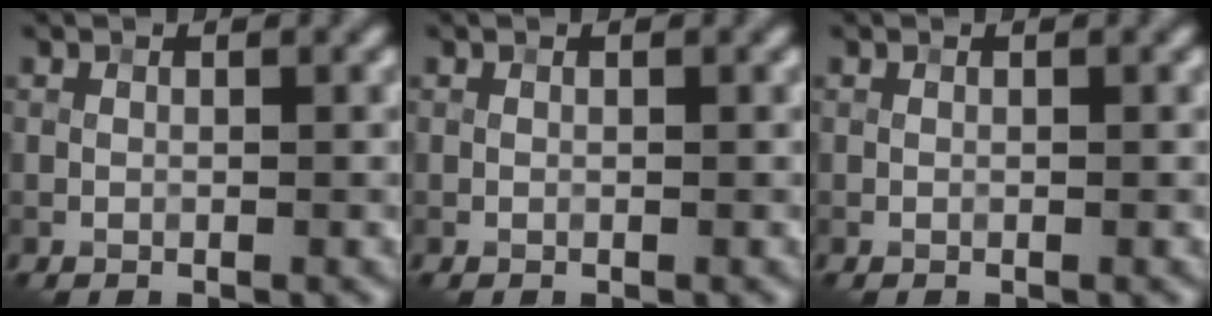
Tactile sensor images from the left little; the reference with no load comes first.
{"total": 0.0}
{"total": 0.0}